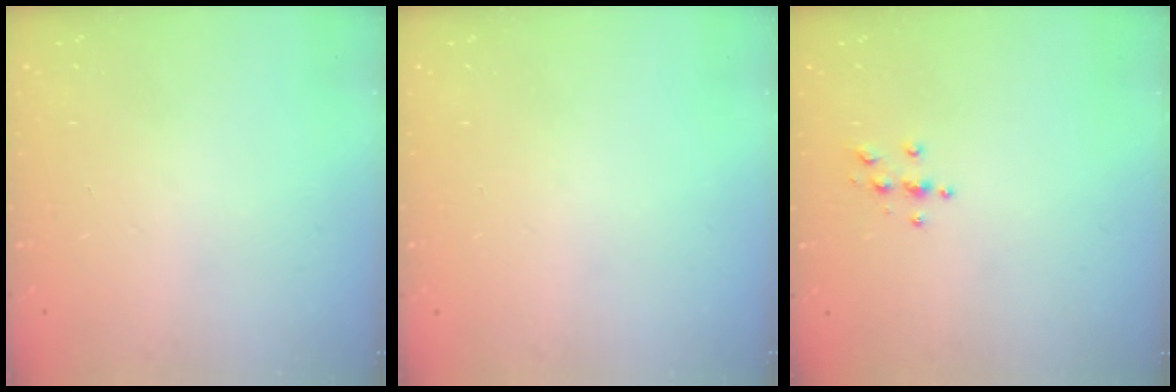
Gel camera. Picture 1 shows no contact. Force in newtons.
{"total": 0.0}
{"total": 3.8, "press": 3.8, "slide": 0.4}